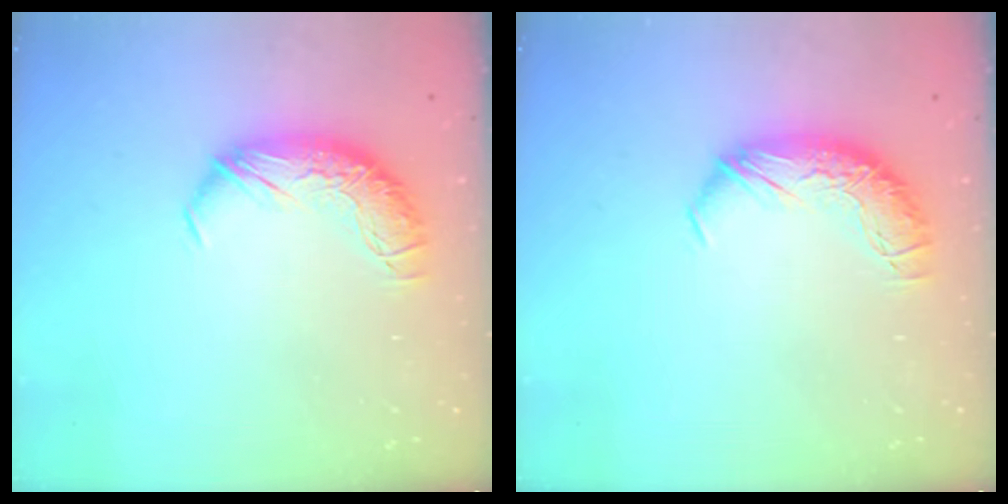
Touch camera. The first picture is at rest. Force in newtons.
{"total": 0.0}